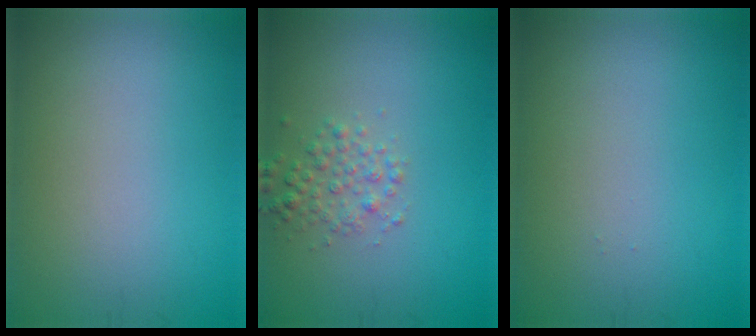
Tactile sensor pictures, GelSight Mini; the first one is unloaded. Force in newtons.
{"total": 2.1, "press": 2.1, "slide": 0.0}
{"total": 0.0}